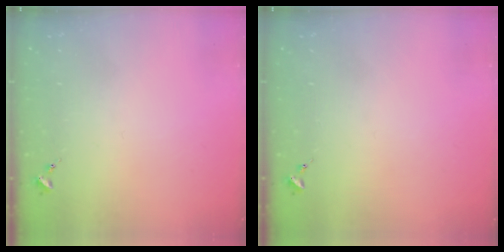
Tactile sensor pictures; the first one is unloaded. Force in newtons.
{"total": 0.0}